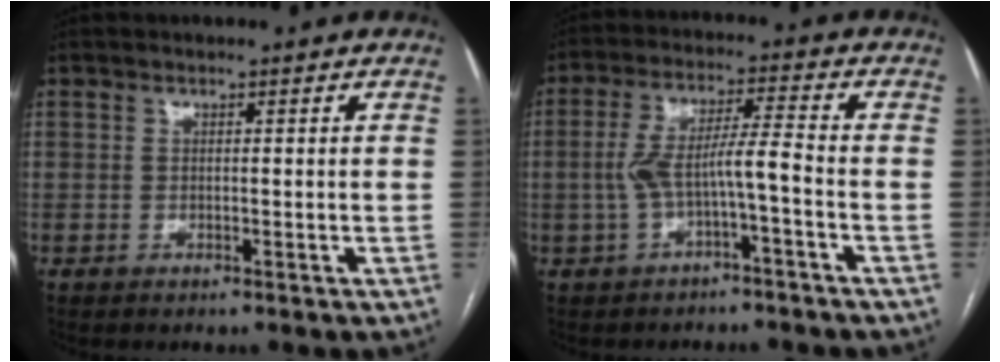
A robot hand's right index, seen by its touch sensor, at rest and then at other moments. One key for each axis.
{"total": 6.8, "fx": -2.0, "fy": 0.5, "fz": 6.5, "tx": -0.128, "ty": 0.026, "tz": -0.032}